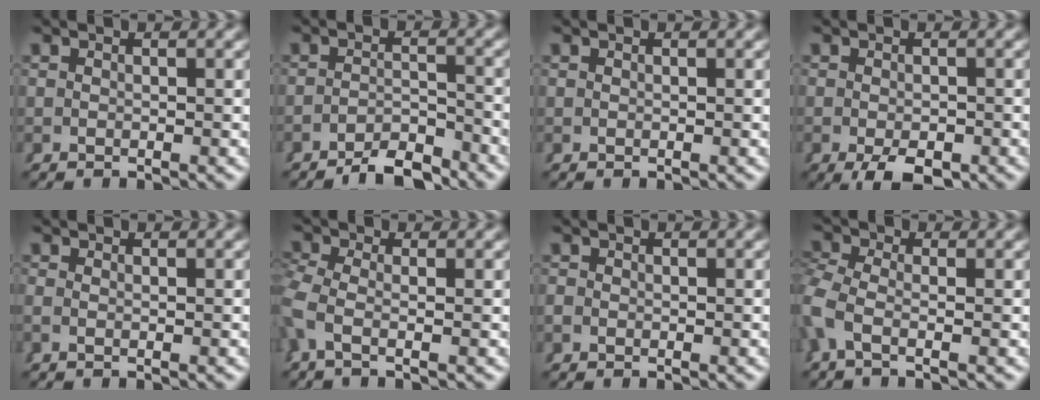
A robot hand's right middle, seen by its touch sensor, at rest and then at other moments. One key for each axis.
{"total": 4.2, "fx": -3.9, "fy": 0.6, "fz": 1.4, "tx": -0.004, "ty": 0.000, "tz": -0.067}
{"total": 0.0}
{"total": 4.0, "fx": -2.1, "fy": 2.0, "fz": 2.8, "tx": -0.047, "ty": -0.015, "tz": -0.024}
{"total": 0.6, "fx": -0.2, "fy": 0.3, "fz": 0.5, "tx": -0.014, "ty": 0.000, "tz": -0.003}
{"total": 3.4, "fx": -0.2, "fy": 2.4, "fz": 2.4, "tx": -0.081, "ty": -0.006, "tz": -0.003}
{"total": 0.8, "fx": -0.4, "fy": 0.7, "fz": 0.1, "tx": -0.006, "ty": -0.003, "tz": -0.008}
{"total": 3.8, "fx": -0.6, "fy": 2.9, "fz": 2.4, "tx": -0.084, "ty": -0.010, "tz": -0.010}